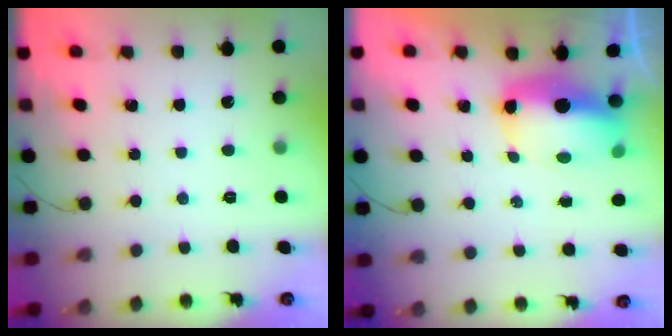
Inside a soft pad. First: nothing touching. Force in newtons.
{"total": 9.3, "press": 9.2, "slide": 1.4}